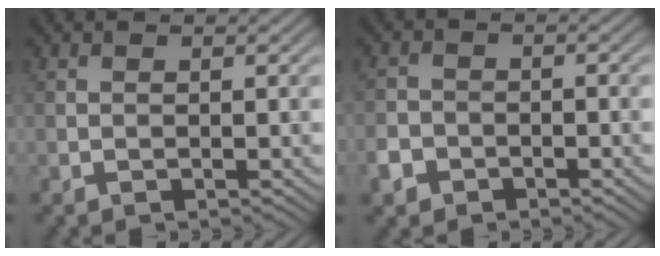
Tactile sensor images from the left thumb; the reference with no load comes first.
{"total": 3.1, "force": [-2.0, 2.2, 1.0], "torque": [-0.024, -0.005, -0.044]}